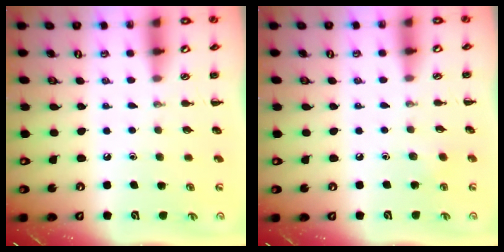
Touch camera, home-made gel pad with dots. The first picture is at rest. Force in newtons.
{"total": 5.2, "press": 4.9, "slide": 1.7}